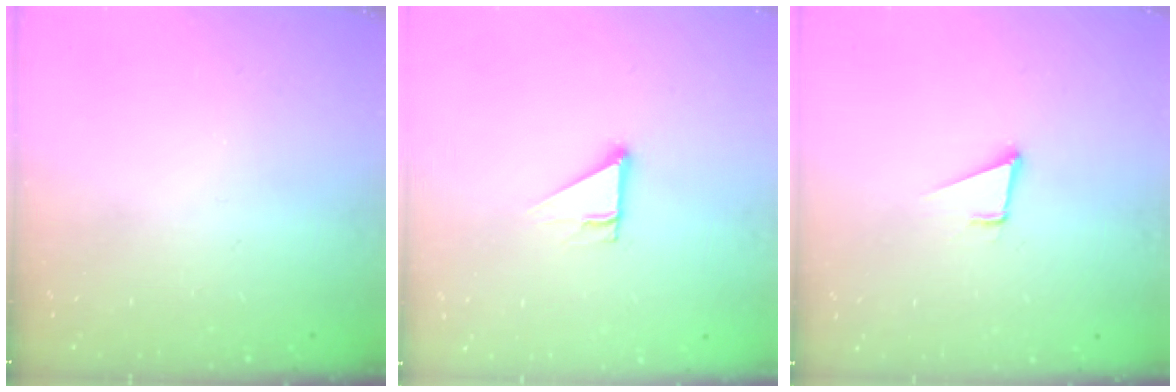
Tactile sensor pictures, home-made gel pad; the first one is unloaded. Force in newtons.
{"total": 2.7, "press": 2.7, "slide": 0.0}
{"total": 3.4, "press": 2.6, "slide": 2.2}